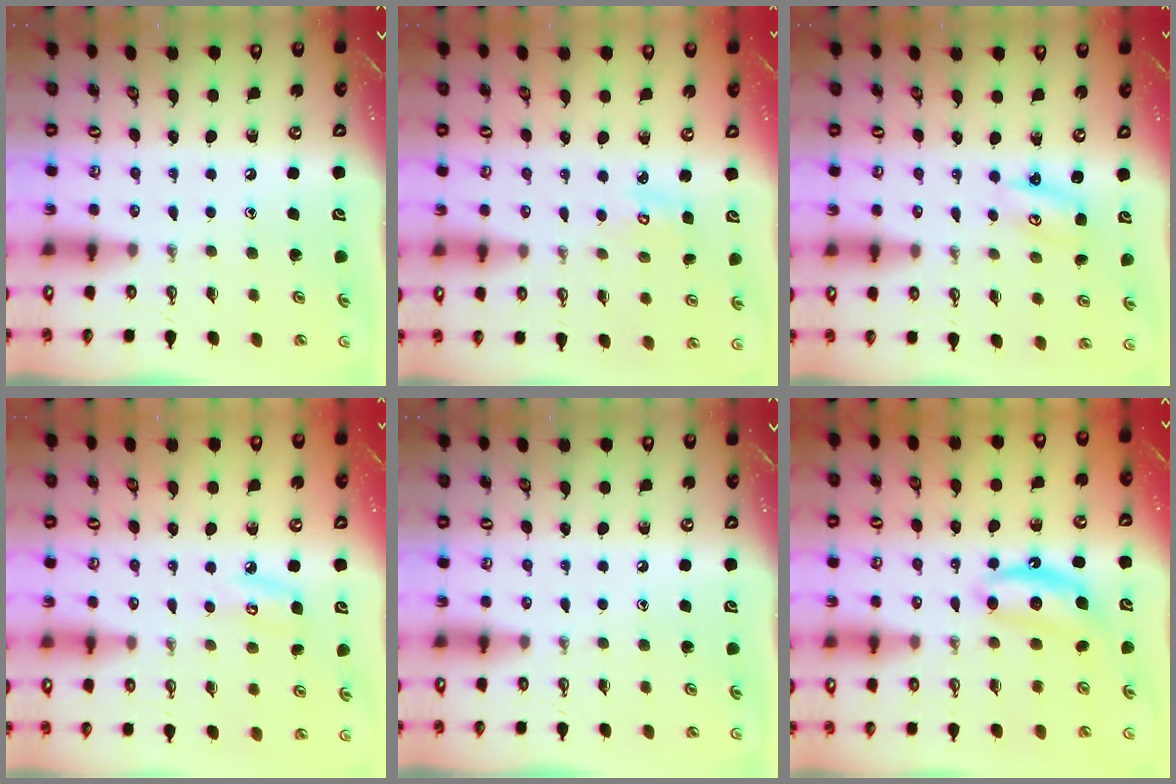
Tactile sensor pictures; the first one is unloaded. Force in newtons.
{"total": 2.9, "press": 2.9, "slide": 0.1}
{"total": 2.6, "press": 2.6, "slide": 0.2}
{"total": 6.0, "press": 6.0, "slide": 0.7}
{"total": 0.0}
{"total": 6.5, "press": 6.4, "slide": 0.5}